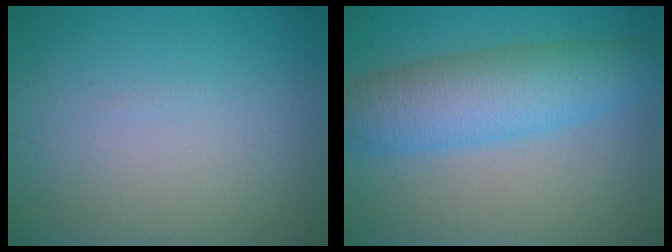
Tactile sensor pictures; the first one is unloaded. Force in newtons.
{"total": 6.6, "press": 6.6, "slide": 0.0}